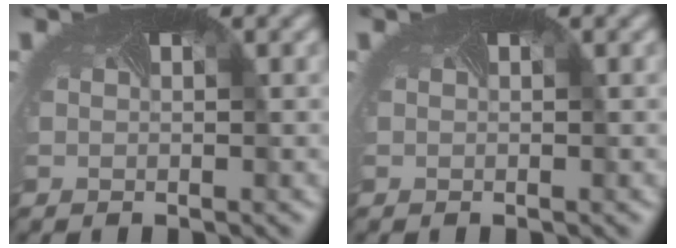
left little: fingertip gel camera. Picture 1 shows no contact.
{"total": 0.0}